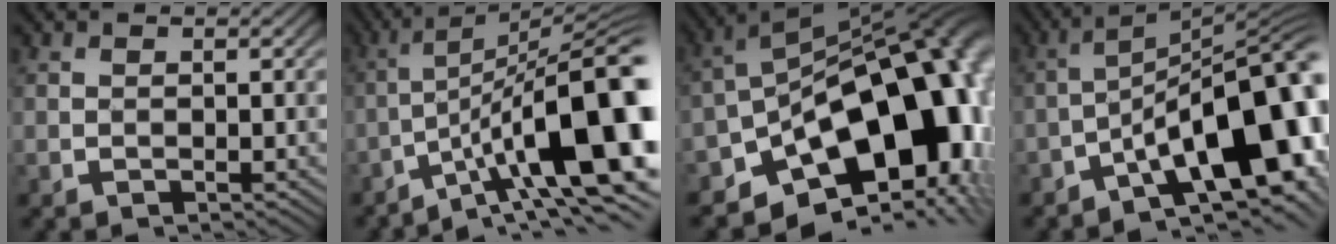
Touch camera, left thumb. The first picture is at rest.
{"total": 17.3, "force": [-5.6, 4.5, 15.7], "torque": [-0.211, 0.005, -0.082]}
{"total": 19.1, "force": [-7.0, 11.5, 13.5], "torque": [-0.175, -0.029, -0.102]}
{"total": 15.7, "force": [-6.3, 5.5, 13.3], "torque": [-0.191, 0.005, -0.113]}